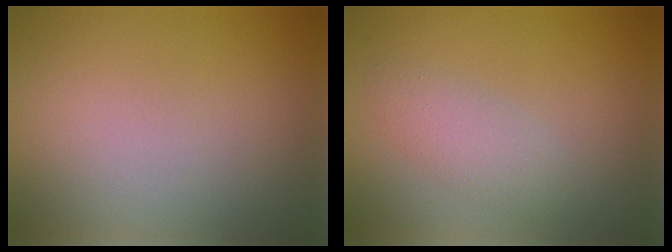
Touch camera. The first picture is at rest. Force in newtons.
{"total": 2.3, "press": 2.3, "slide": 0.1}